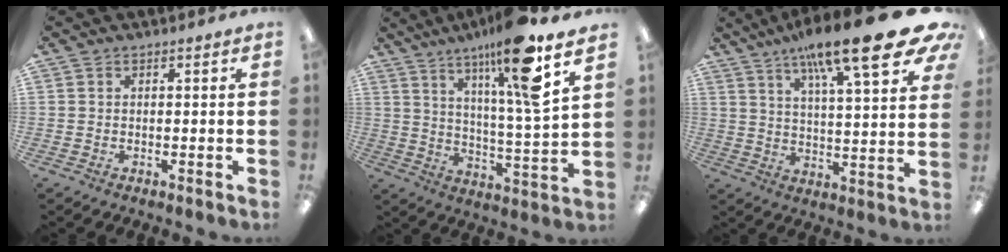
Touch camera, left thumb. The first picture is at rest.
{"total": 17.0, "force": [11.3, 1.2, 12.6], "torque": [-0.214, -0.056, 0.165]}
{"total": 21.7, "force": [13.8, 5.0, 15.9], "torque": [-0.245, -0.079, 0.216]}